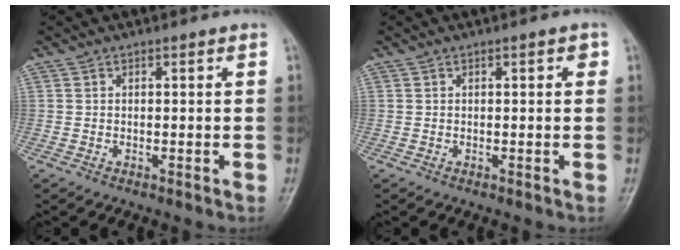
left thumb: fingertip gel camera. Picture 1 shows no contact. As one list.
[{"total": 1.1, "force": [0.4, 0.5, 1.0], "torque": [-0.012, 0.002, 0.002]}]